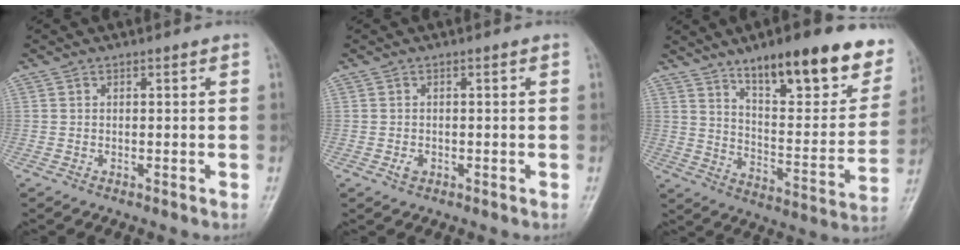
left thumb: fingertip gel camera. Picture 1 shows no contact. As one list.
[{"total": 1.5, "force": [-0.4, 1.0, 1.0], "torque": [-0.016, 0.008, -0.005]}, {"total": 23.7, "force": [14.9, 7.7, 16.8], "torque": [-0.184, -0.058, 0.224]}]